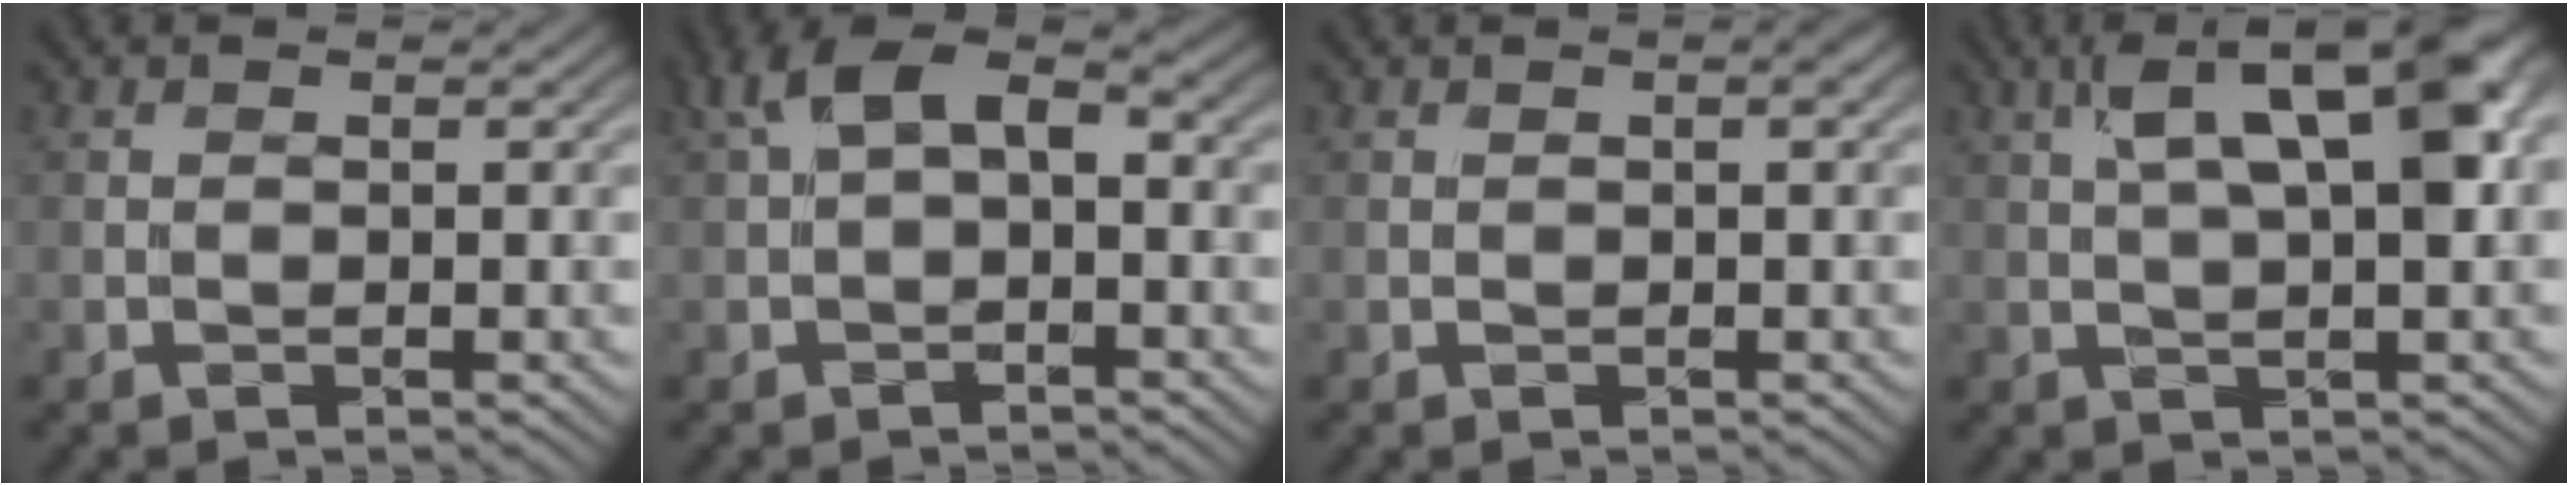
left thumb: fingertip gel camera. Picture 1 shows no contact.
{"total": 5.7, "force": [0.9, 3.1, 4.7], "torque": [-0.088, 0.016, 0.007]}
{"total": 1.4, "force": [0.4, 0.3, 1.3], "torque": [-0.025, 0.004, 0.006]}
{"total": 9.7, "force": [3.5, 2.8, 8.6], "torque": [-0.144, 0.016, 0.054]}